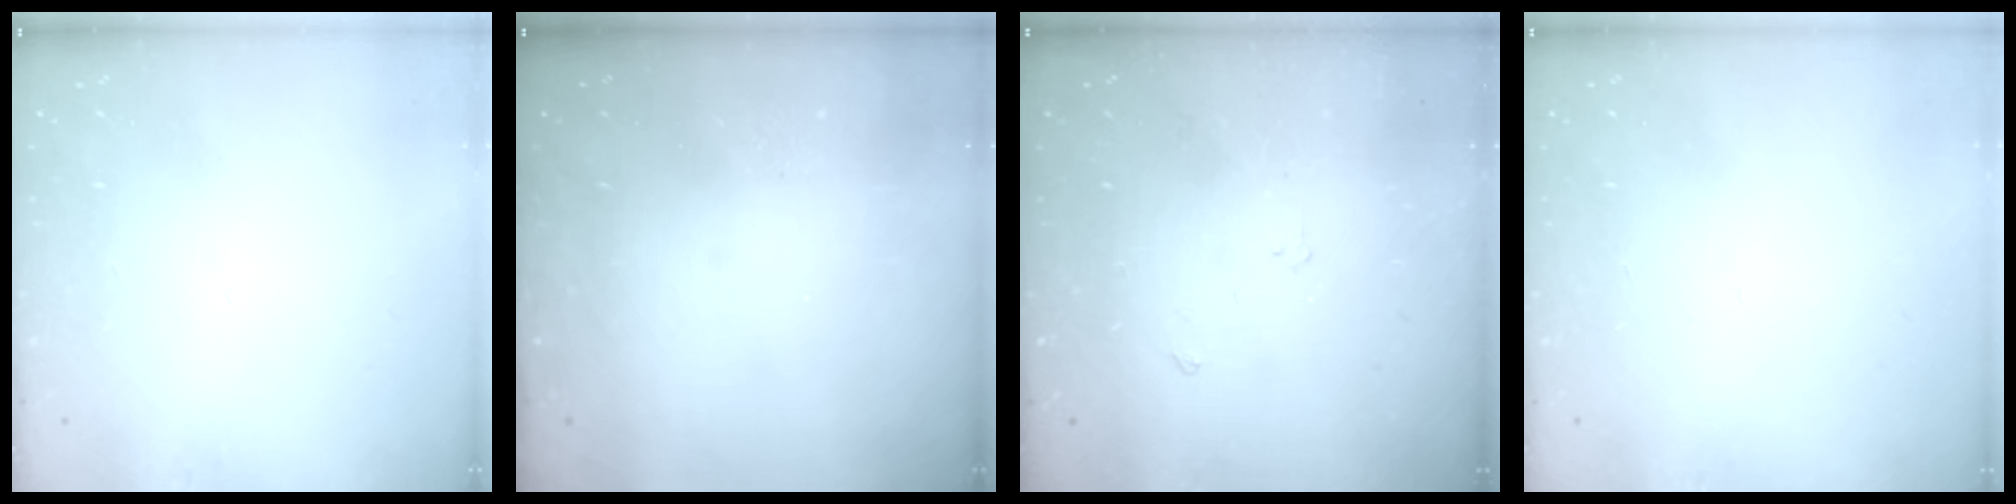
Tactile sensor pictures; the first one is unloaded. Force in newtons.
{"total": 0.0}
{"total": 3.0, "press": 2.9, "slide": 0.5}
{"total": 0.0}